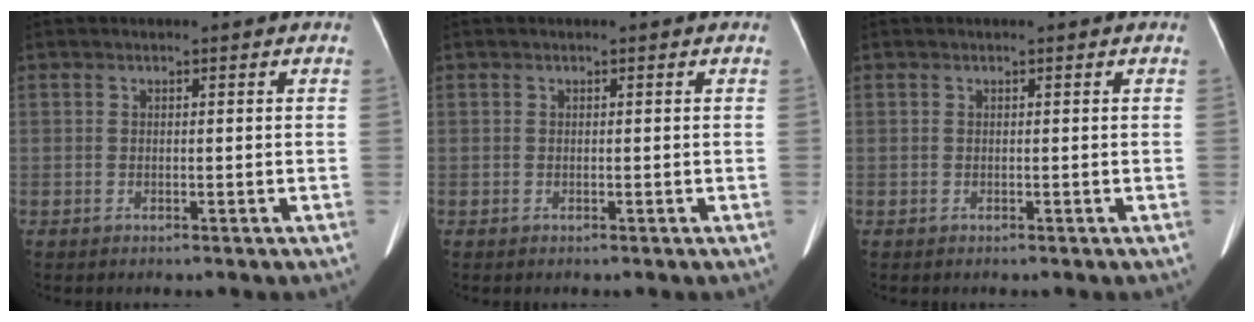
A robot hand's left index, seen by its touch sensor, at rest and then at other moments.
{"total": 0.0}
{"total": 0.0}